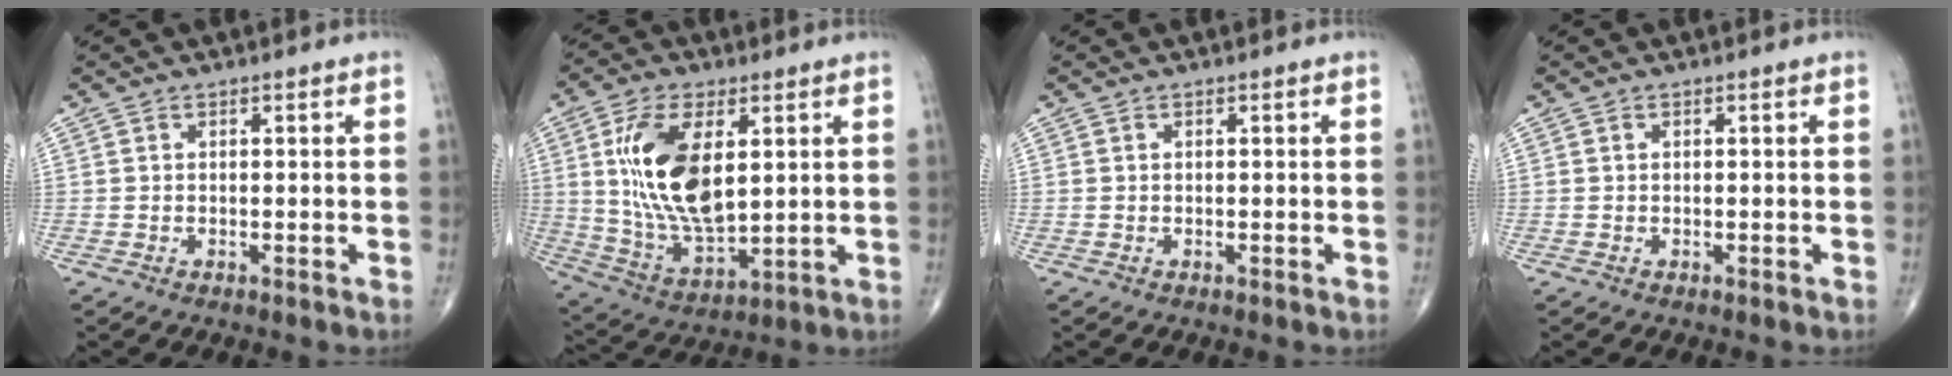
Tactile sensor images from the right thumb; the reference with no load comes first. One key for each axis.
{"total": 17.4, "fx": 3.8, "fy": 8.6, "fz": 14.6, "tx": -0.274, "ty": -0.020, "tz": 0.081}
{"total": 0.0}
{"total": 0.0}